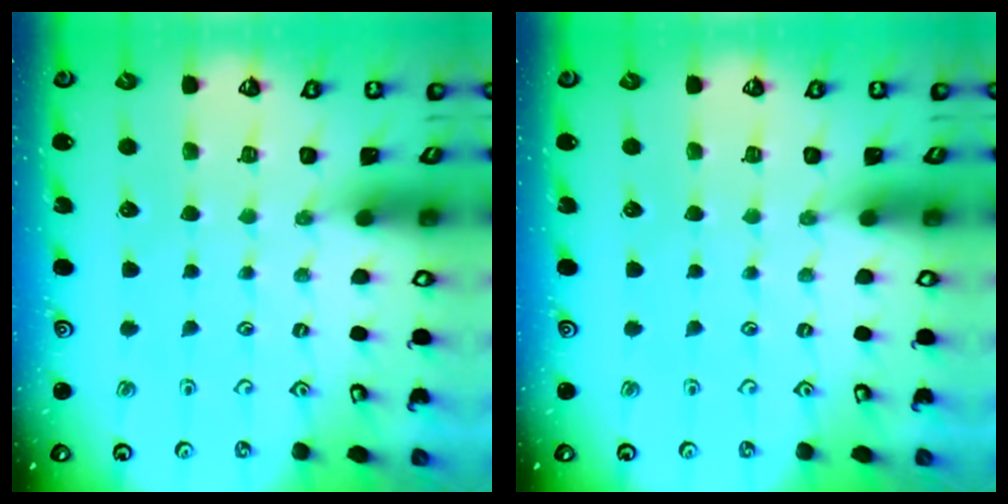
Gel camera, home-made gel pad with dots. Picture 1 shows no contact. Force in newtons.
{"total": 0.0}